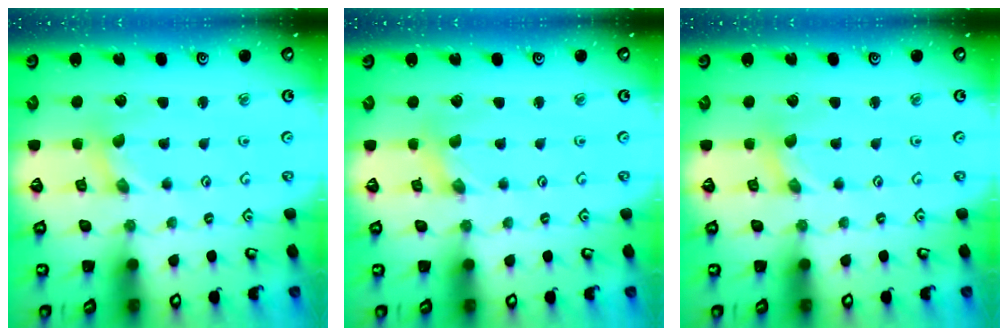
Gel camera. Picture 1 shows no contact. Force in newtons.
{"total": 0.0}
{"total": 0.0}